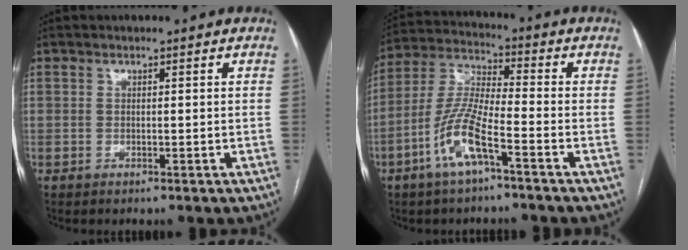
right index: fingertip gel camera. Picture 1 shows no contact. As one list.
[{"total": 10.0, "force": [-4.8, 1.8, 8.6], "torque": [-0.191, 0.002, -0.098]}]